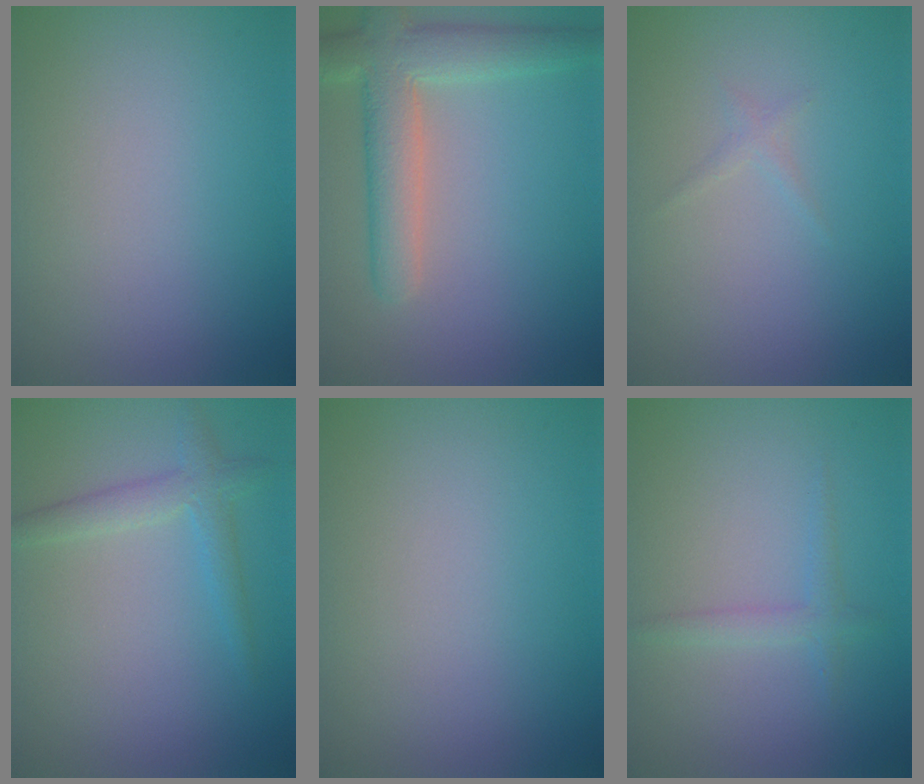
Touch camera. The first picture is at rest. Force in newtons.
{"total": 5.6, "press": 5.6, "slide": 0.5}
{"total": 0.7, "press": 0.7, "slide": 0.1}
{"total": 2.3, "press": 2.3, "slide": 0.0}
{"total": 0.0}
{"total": 1.4, "press": 1.4, "slide": 0.0}